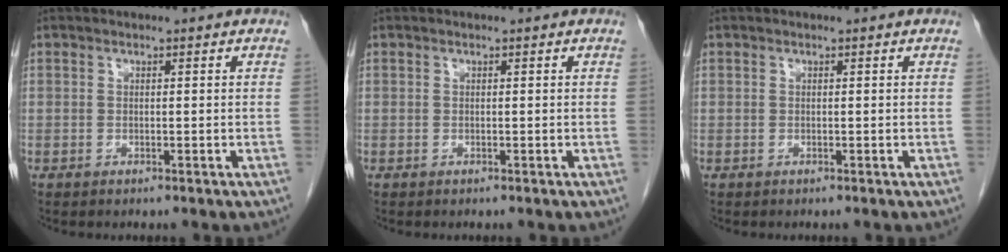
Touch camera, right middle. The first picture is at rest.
{"total": 0.0}
{"total": 0.0}